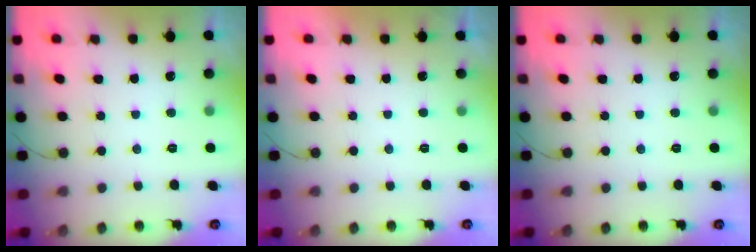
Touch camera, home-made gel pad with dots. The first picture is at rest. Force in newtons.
{"total": 2.3, "press": 2.3, "slide": 0.4}
{"total": 0.0}